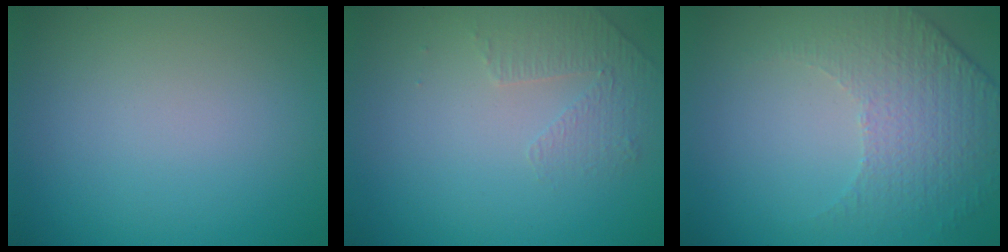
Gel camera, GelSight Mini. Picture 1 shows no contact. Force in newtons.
{"total": 1.4, "press": 0.9, "slide": 1.1}
{"total": 4.9, "press": 3.2, "slide": 3.6}